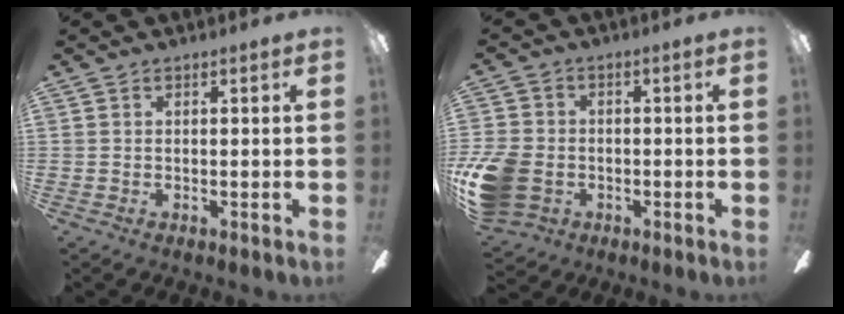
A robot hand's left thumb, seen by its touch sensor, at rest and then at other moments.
{"total": 11.8, "force": [-3.3, 9.0, 6.8], "torque": [-0.149, 0.024, -0.058]}